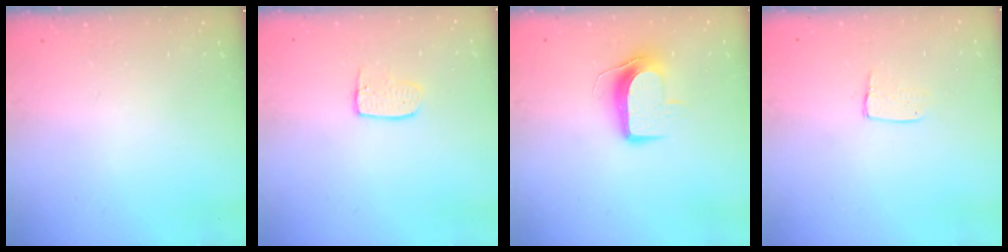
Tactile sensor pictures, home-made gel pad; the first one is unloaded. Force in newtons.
{"total": 6.7, "press": 6.7, "slide": 0.4}
{"total": 9.3, "press": 9.2, "slide": 0.9}
{"total": 5.2, "press": 5.2, "slide": 0.4}